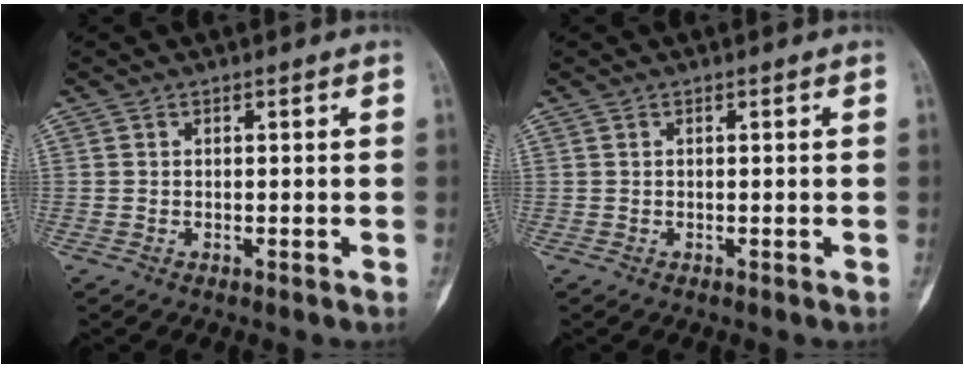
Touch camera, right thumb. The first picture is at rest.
{"total": 0.0}